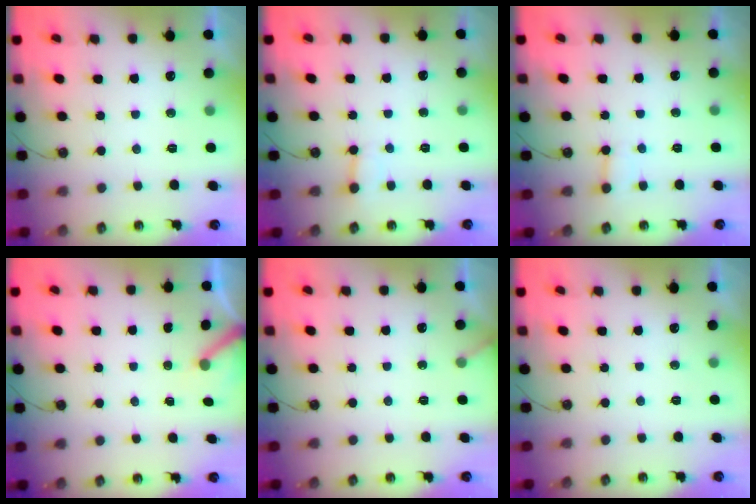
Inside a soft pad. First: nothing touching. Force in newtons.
{"total": 2.9, "press": 2.9, "slide": 0.3}
{"total": 4.3, "press": 4.2, "slide": 0.4}
{"total": 3.5, "press": 3.5, "slide": 0.3}
{"total": 1.7, "press": 1.7, "slide": 0.1}
{"total": 0.0}